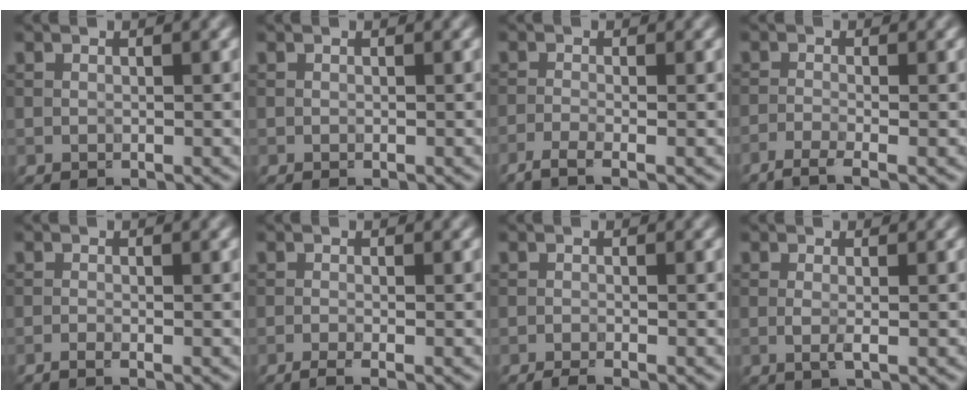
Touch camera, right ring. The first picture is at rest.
{"total": 0.0}
{"total": 2.7, "force": [-1.8, 0.6, 1.9], "torque": [-0.038, -0.005, -0.049]}
{"total": 2.9, "force": [-2.1, 0.6, 2.0], "torque": [-0.038, -0.003, -0.053]}
{"total": 1.1, "force": [-0.7, 0.2, 0.8], "torque": [-0.015, -0.003, -0.017]}
{"total": 1.9, "force": [-1.2, 0.4, 1.4], "torque": [-0.025, -0.005, -0.030]}
{"total": 1.5, "force": [-1.2, 0.2, 0.9], "torque": [-0.015, -0.002, -0.026]}
{"total": 1.2, "force": [-0.1, 0.3, 1.2], "torque": [-0.026, -0.004, -0.004]}